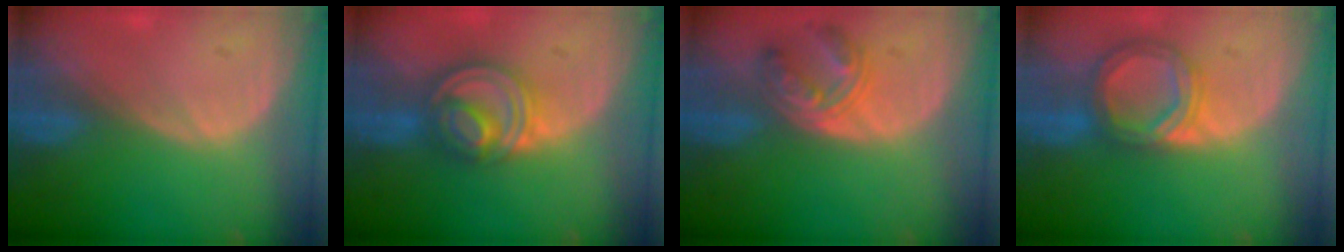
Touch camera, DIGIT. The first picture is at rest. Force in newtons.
{"total": 8.2, "press": 6.9, "slide": 4.4}
{"total": 5.5, "press": 5.5, "slide": 0.5}
{"total": 6.7, "press": 6.2, "slide": 2.6}